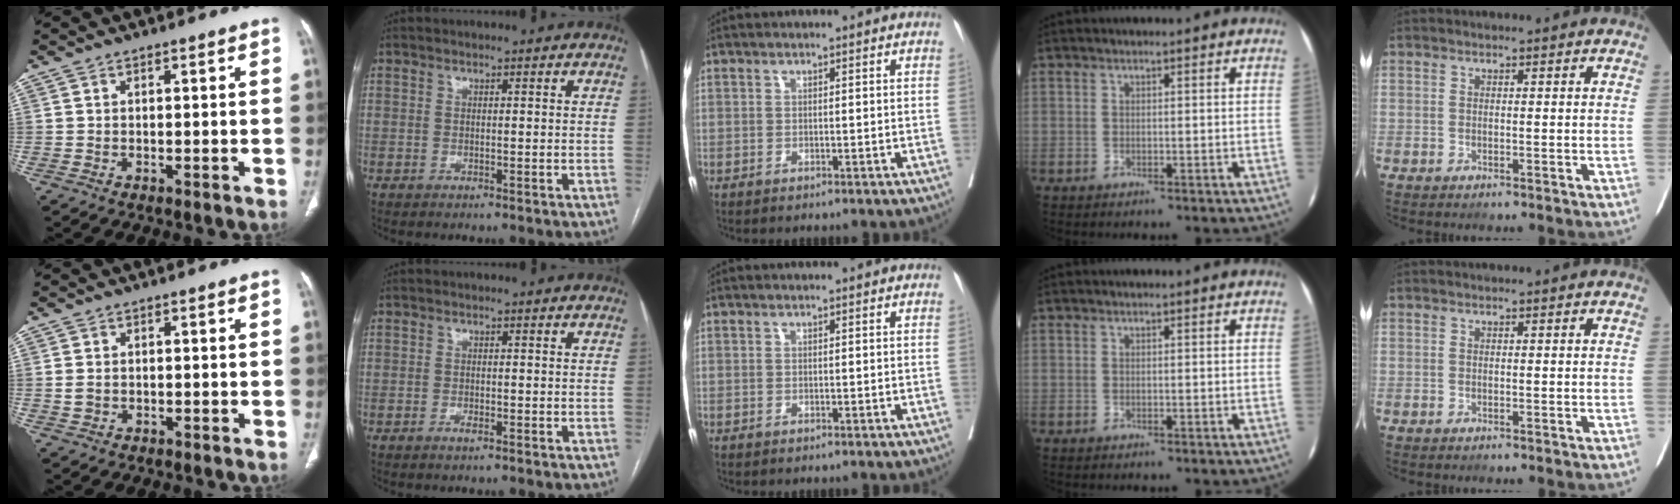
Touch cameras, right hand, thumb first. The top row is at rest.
{"thumb": {"total": 1.8, "force": [-0.2, 1.4, 1.1], "torque": [-0.025, 0.005, -0.001]}, "index": {"total": 1.0, "force": [-0.7, 0.1, 0.7], "torque": [-0.015, 0.000, -0.012]}}